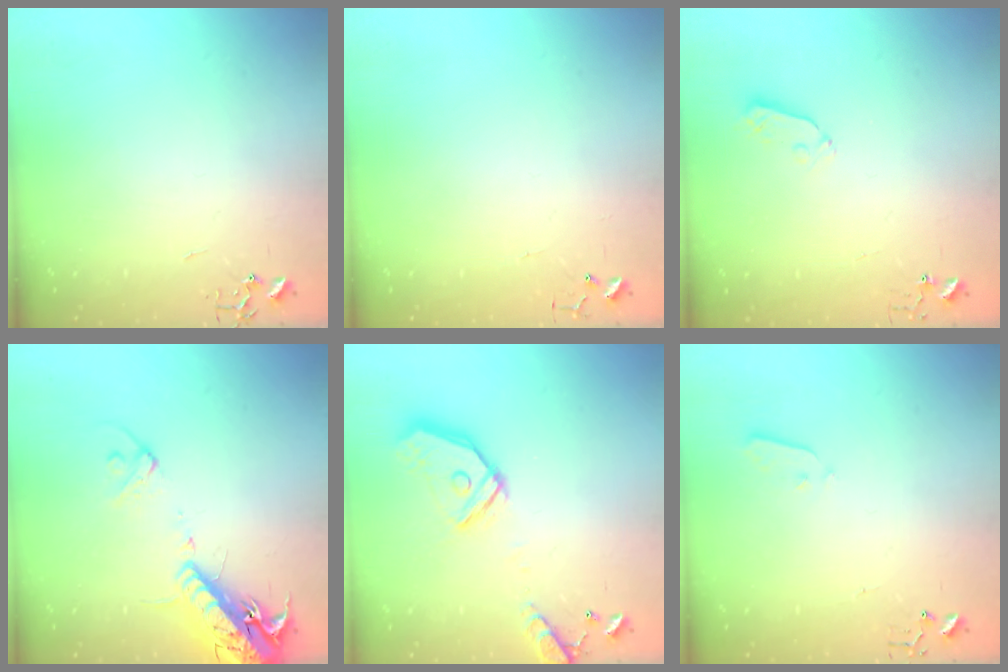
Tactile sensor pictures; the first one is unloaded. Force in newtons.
{"total": 4.2, "press": 4.1, "slide": 0.3}
{"total": 3.8, "press": 3.8, "slide": 0.6}
{"total": 17.8, "press": 17.4, "slide": 3.8}
{"total": 16.6, "press": 16.4, "slide": 2.8}
{"total": 3.0, "press": 3.0, "slide": 0.3}